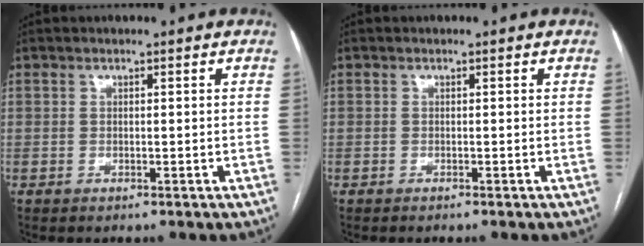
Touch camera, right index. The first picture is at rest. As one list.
[{"total": 0.0}]